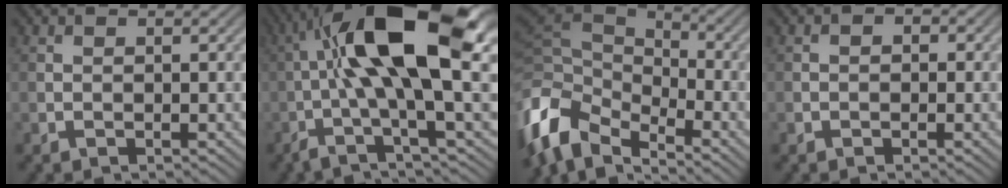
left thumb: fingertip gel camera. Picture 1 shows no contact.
{"total": 16.2, "force": [1.1, 4.1, 15.6], "torque": [-0.285, 0.023, 0.012]}
{"total": 11.5, "force": [-6.2, 6.8, 7.0], "torque": [-0.183, -0.011, -0.119]}
{"total": 1.2, "force": [-0.2, 1.1, 0.5], "torque": [-0.005, -0.004, -0.009]}